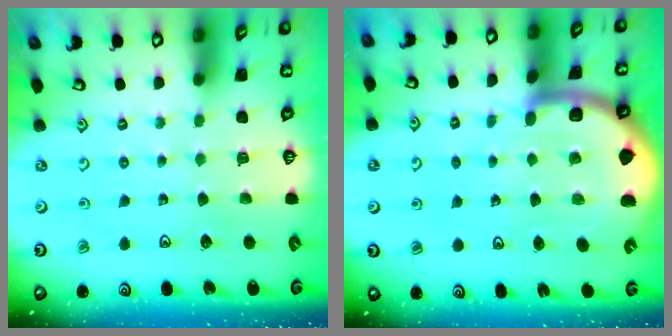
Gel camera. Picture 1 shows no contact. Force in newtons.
{"total": 7.8, "press": 7.8, "slide": 1.0}